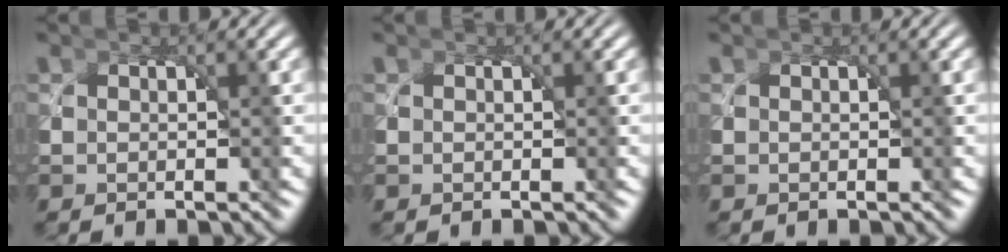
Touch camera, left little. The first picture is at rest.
{"total": 0.0}
{"total": 0.0}